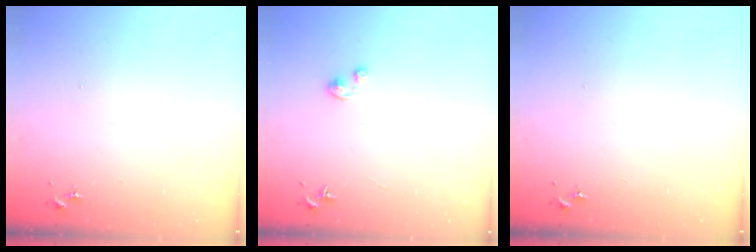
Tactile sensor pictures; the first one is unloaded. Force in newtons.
{"total": 2.6, "press": 2.6, "slide": 0.2}
{"total": 0.0}